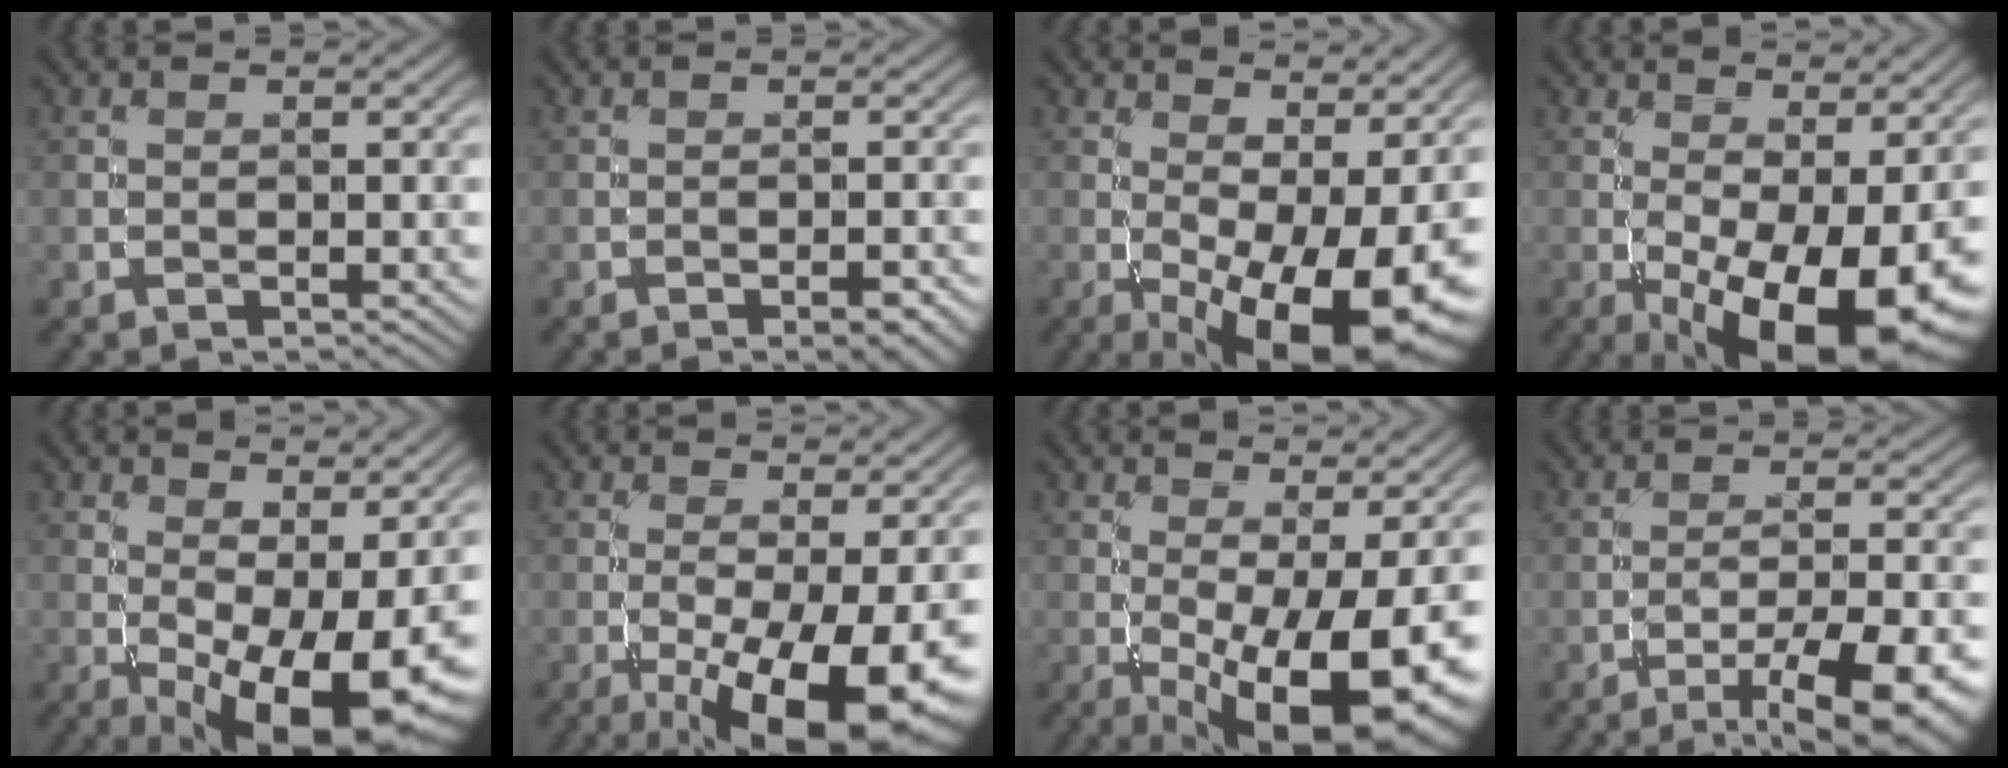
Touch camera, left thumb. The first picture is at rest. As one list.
[{"total": 2.8, "force": [-1.7, 0.8, 2.2], "torque": [-0.029, 0.006, -0.023]}, {"total": 14.8, "force": [-3.7, 5.6, 13.2], "torque": [-0.192, -0.011, -0.042]}, {"total": 14.4, "force": [-4.4, 5.4, 12.5], "torque": [-0.191, -0.015, -0.057]}, {"total": 13.4, "force": [-3.4, 5.2, 11.8], "torque": [-0.173, -0.008, -0.039]}, {"total": 14.1, "force": [-5.7, 4.0, 12.2], "torque": [-0.188, -0.020, -0.083]}, {"total": 14.3, "force": [-4.2, 4.5, 12.9], "torque": [-0.192, -0.009, -0.056]}, {"total": 11.9, "force": [-7.3, 3.1, 8.9], "torque": [-0.127, -0.001, -0.095]}]